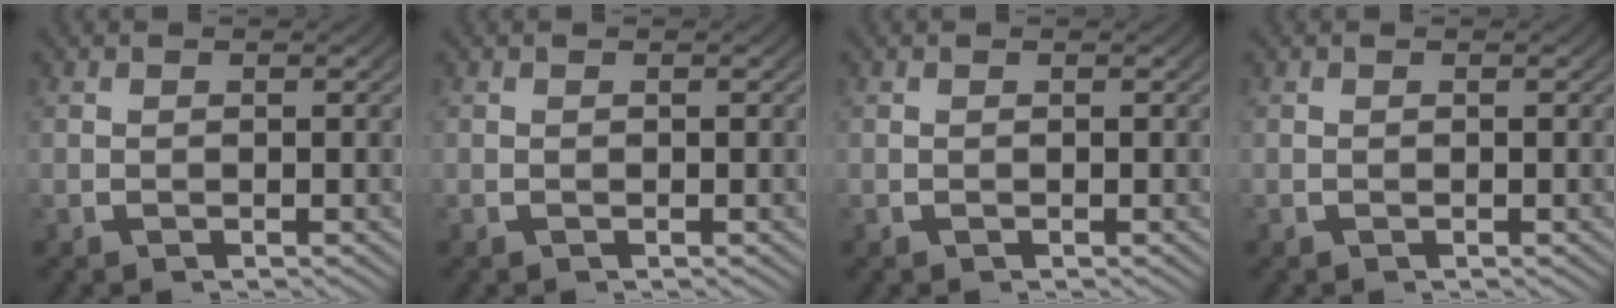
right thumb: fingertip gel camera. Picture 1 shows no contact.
{"total": 0.0}
{"total": 0.0}
{"total": 0.0}